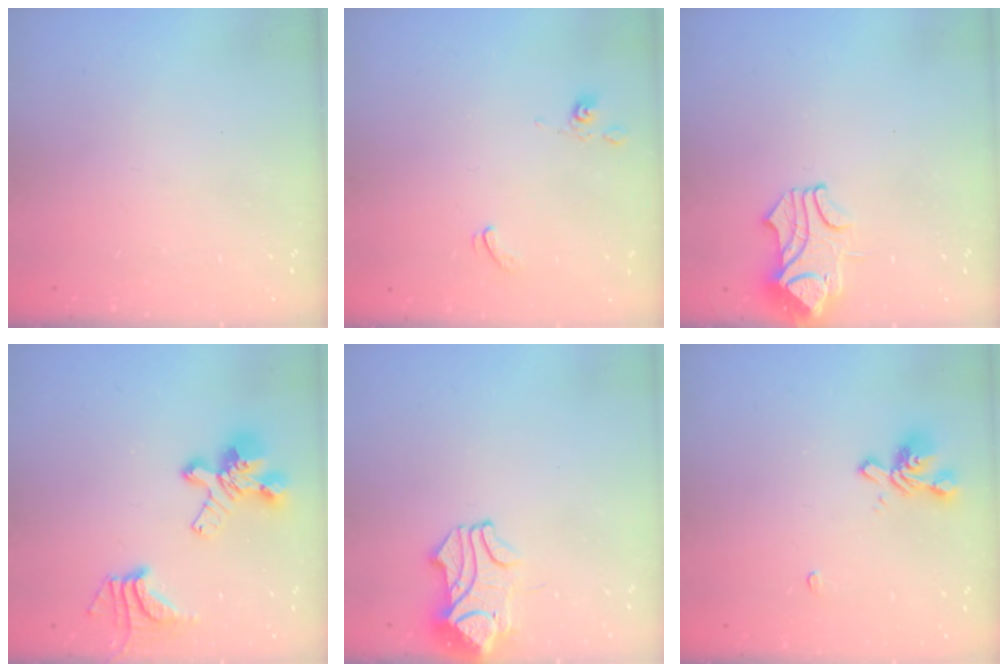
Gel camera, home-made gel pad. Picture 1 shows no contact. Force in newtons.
{"total": 2.4, "press": 2.3, "slide": 0.4}
{"total": 0.6, "press": 0.1, "slide": 0.6}
{"total": 6.4, "press": 6.0, "slide": 2.1}
{"total": 5.8, "press": 5.8, "slide": 0.6}
{"total": 1.6, "press": 1.1, "slide": 1.1}